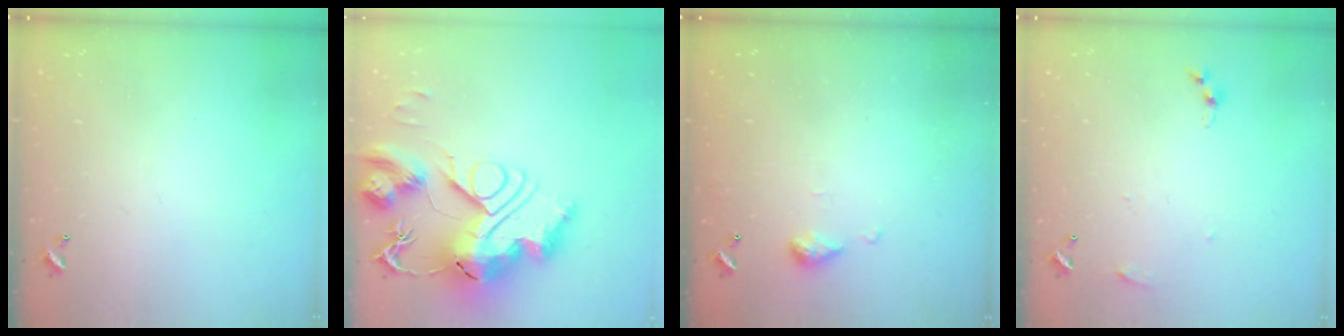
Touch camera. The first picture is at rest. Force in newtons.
{"total": 0.7, "press": 0.7, "slide": 0.0}
{"total": 5.6, "press": 5.5, "slide": 0.7}
{"total": 3.8, "press": 3.8, "slide": 0.5}